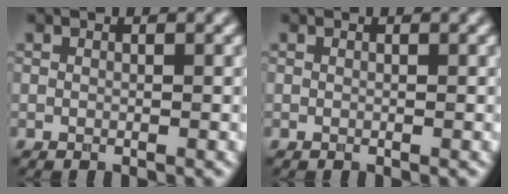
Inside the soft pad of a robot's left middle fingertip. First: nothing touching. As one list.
[{"total": 0.0}]